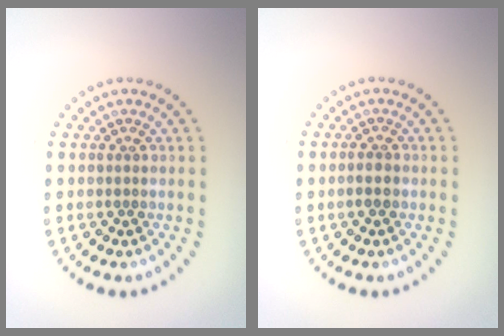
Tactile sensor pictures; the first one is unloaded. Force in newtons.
{"total": 1.3, "press": 1.3, "slide": 0.4}